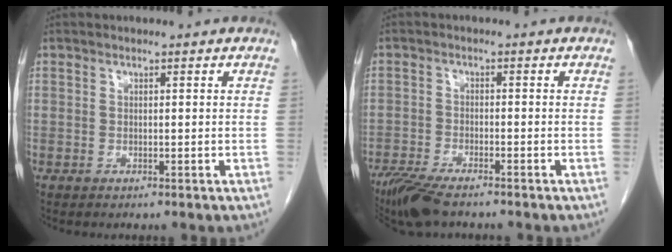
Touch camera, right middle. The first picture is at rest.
{"total": 7.3, "force": [-6.0, 1.2, 4.1], "torque": [-0.075, -0.019, -0.108]}